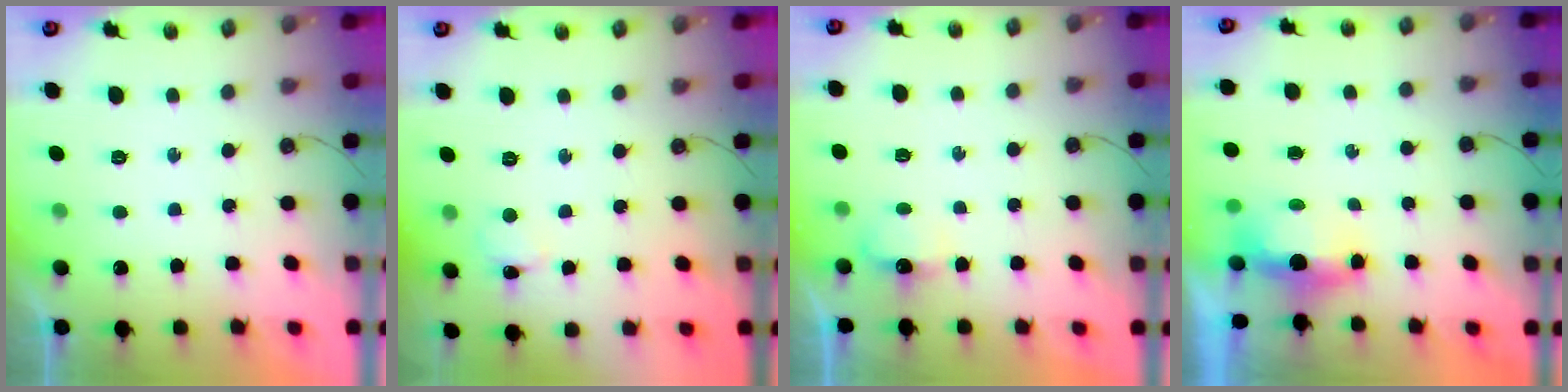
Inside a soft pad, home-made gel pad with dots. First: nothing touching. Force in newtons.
{"total": 2.7, "press": 2.6, "slide": 0.7}
{"total": 3.8, "press": 3.8, "slide": 0.5}
{"total": 6.5, "press": 5.2, "slide": 3.8}